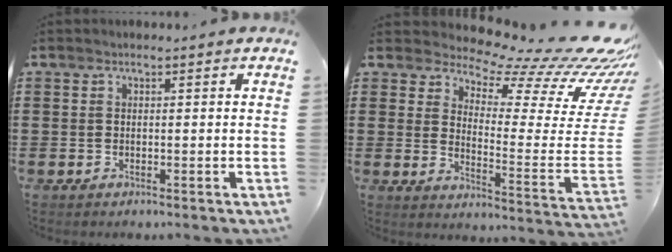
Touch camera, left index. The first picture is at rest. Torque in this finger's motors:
{"motor_torque": [2.14, 0.00, 0.25, 0.01]}